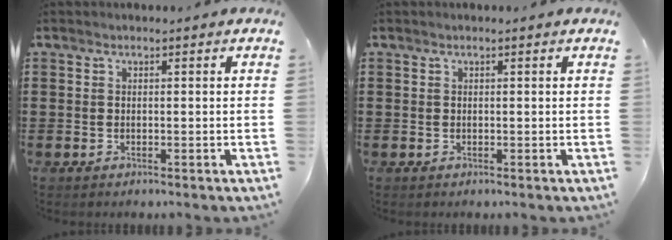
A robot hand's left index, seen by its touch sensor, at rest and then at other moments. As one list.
[{"total": 0.0}]